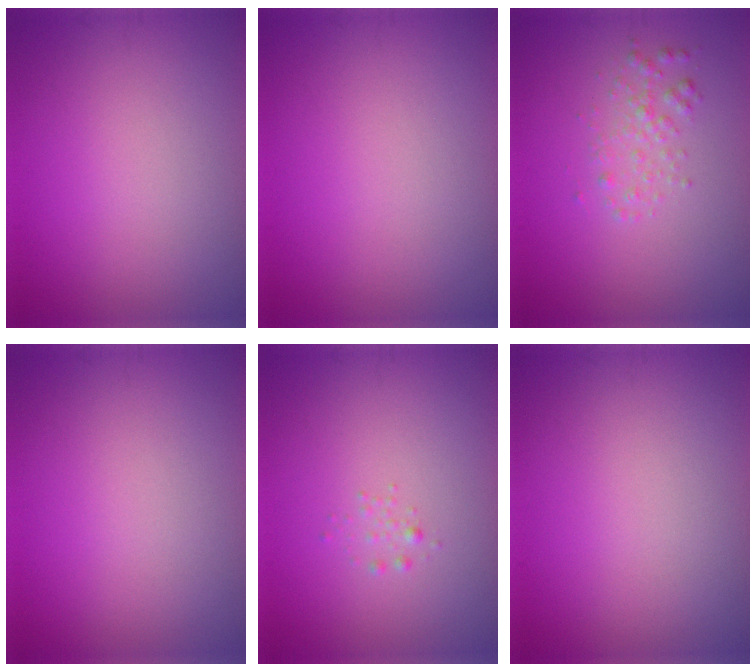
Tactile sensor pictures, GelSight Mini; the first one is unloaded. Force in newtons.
{"total": 0.0}
{"total": 1.5, "press": 1.5, "slide": 0.0}
{"total": 0.0}
{"total": 0.7, "press": 0.7, "slide": 0.0}
{"total": 0.0}